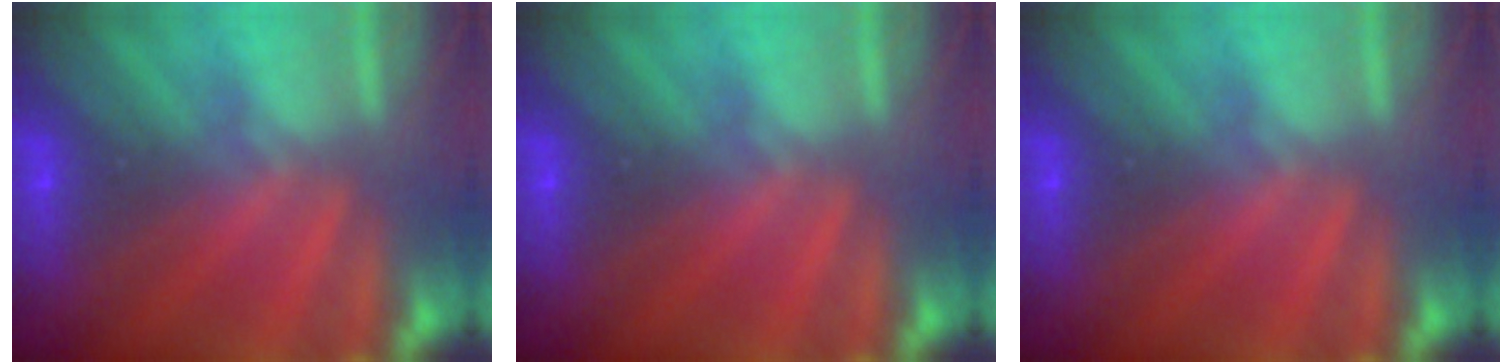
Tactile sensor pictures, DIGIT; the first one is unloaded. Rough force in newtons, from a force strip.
{"total": 0.0}
{"total": 0.0}